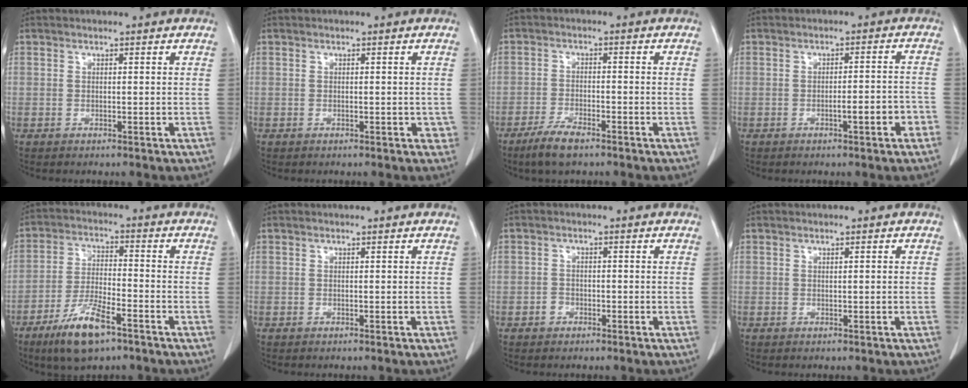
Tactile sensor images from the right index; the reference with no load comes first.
{"total": 1.5, "force": [-0.4, 0.9, 1.1], "torque": [-0.004, 0.004, -0.003]}
{"total": 5.1, "force": [-3.8, 1.1, 3.3], "torque": [-0.072, -0.007, -0.069]}
{"total": 4.3, "force": [-2.1, 0.6, 3.7], "torque": [-0.049, 0.007, -0.028]}
{"total": 10.1, "force": [-6.3, 2.5, 7.5], "torque": [-0.149, -0.016, -0.112]}
{"total": 0.0}
{"total": 1.6, "force": [-0.8, 1.3, 0.4], "torque": [-0.003, 0.006, -0.016]}
{"total": 0.6, "force": [0.1, 0.1, 0.6], "torque": [-0.011, 0.000, 0.003]}